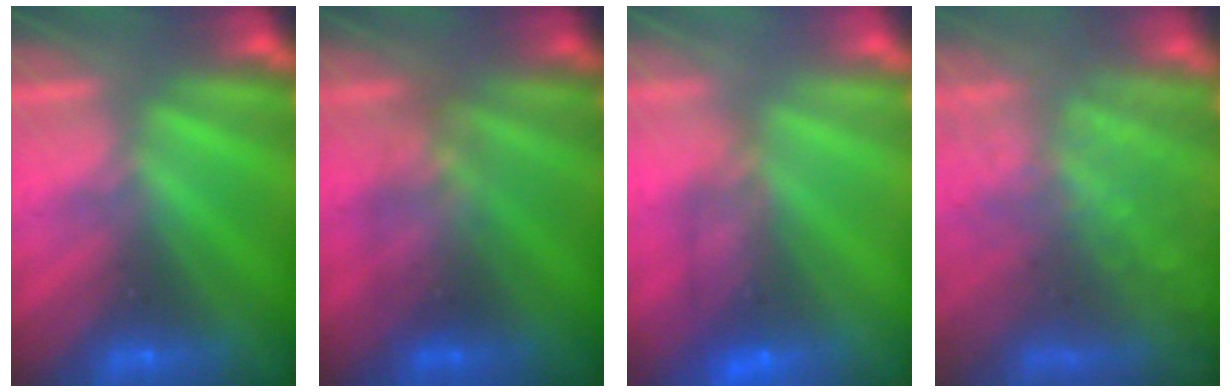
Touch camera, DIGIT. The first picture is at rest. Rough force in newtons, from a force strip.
{"total": 2.3}
{"total": 5.7}
{"total": 9.7}